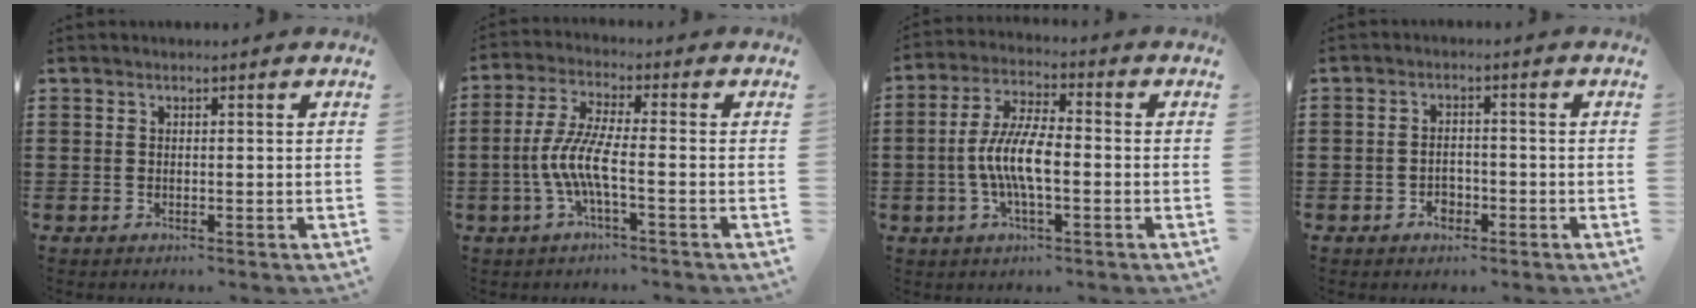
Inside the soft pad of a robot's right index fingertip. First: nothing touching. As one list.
[{"total": 6.9, "force": [-2.3, 1.1, 6.4], "torque": [-0.153, -0.015, -0.054]}, {"total": 8.1, "force": [-1.7, 2.5, 7.5], "torque": [-0.168, -0.010, -0.038]}, {"total": 3.0, "force": [-1.6, 2.0, 1.6], "torque": [-0.032, 0.004, -0.032]}]